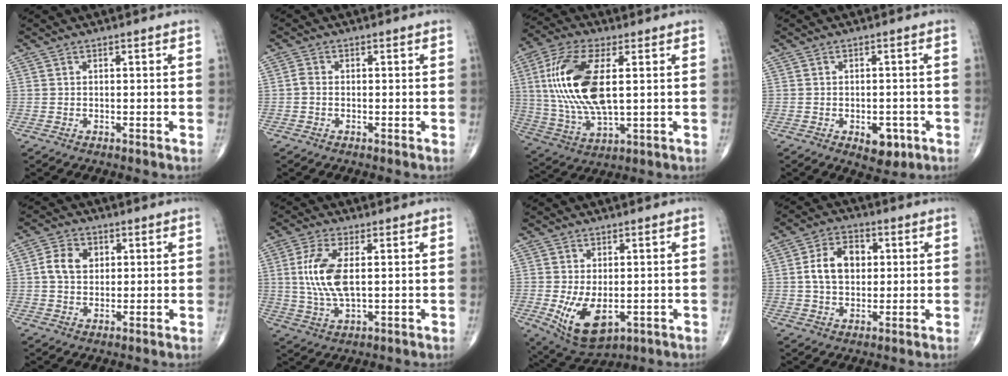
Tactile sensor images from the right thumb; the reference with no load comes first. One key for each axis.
{"total": 1.2, "fx": -0.3, "fy": 0.8, "fz": 0.8, "tx": -0.013, "ty": 0.001, "tz": -0.009}
{"total": 18.1, "fx": 2.7, "fy": 7.7, "fz": 16.2, "tx": -0.343, "ty": -0.006, "tz": 0.054}
{"total": 5.0, "fx": -2.0, "fy": 2.9, "fz": 3.5, "tx": -0.028, "ty": 0.006, "tz": -0.019}
{"total": 5.9, "fx": 1.1, "fy": 4.5, "fz": 3.6, "tx": -0.055, "ty": 0.004, "tz": 0.017}
{"total": 9.7, "fx": 1.2, "fy": 4.1, "fz": 8.7, "tx": -0.194, "ty": -0.005, "tz": 0.027}
{"total": 10.0, "fx": -2.0, "fy": 5.6, "fz": 8.0, "tx": -0.135, "ty": -0.016, "tz": -0.018}
{"total": 8.9, "fx": 1.2, "fy": 6.2, "fz": 6.3, "tx": -0.092, "ty": 0.010, "tz": 0.018}